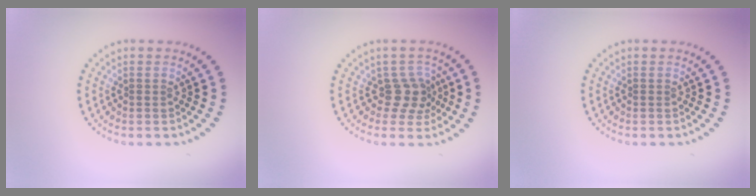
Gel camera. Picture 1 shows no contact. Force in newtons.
{"total": 2.6, "press": 2.0, "slide": 1.6}
{"total": 0.0}